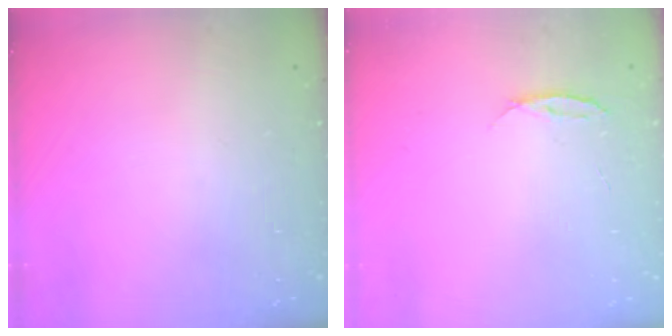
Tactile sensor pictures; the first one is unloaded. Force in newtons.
{"total": 4.0, "press": 4.0, "slide": 0.4}